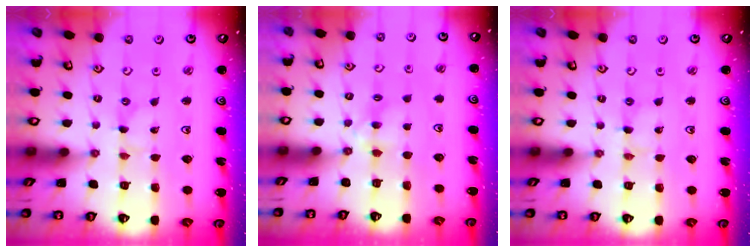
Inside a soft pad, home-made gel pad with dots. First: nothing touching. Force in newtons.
{"total": 4.0, "press": 4.0, "slide": 0.7}
{"total": 1.3, "press": 1.3, "slide": 0.1}